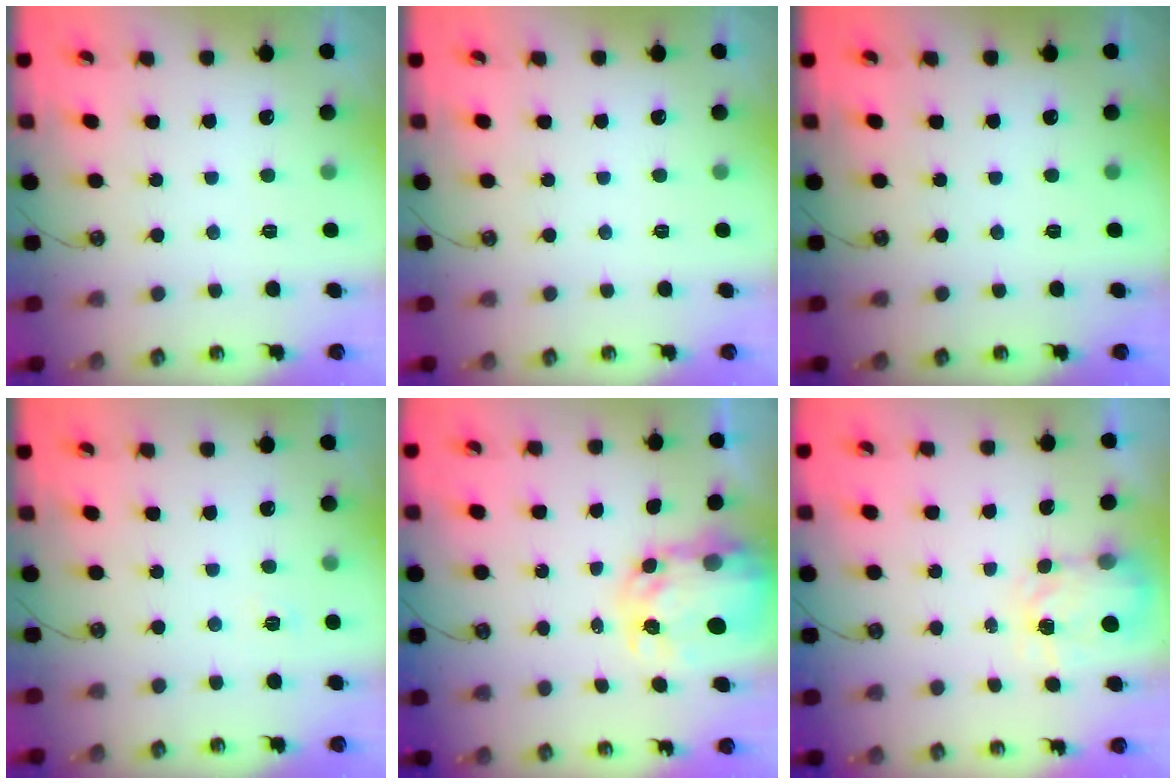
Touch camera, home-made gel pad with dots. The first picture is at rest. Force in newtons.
{"total": 0.0}
{"total": 0.0}
{"total": 2.6, "press": 2.6, "slide": 0.2}
{"total": 6.7, "press": 6.7, "slide": 0.6}
{"total": 3.8, "press": 3.7, "slide": 0.6}